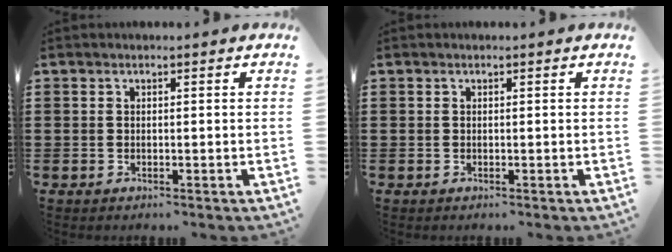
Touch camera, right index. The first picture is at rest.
{"total": 0.0}